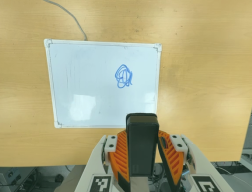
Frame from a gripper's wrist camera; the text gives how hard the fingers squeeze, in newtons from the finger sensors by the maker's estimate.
{"total": 3.7, "left": 2.9, "right": 4.6}